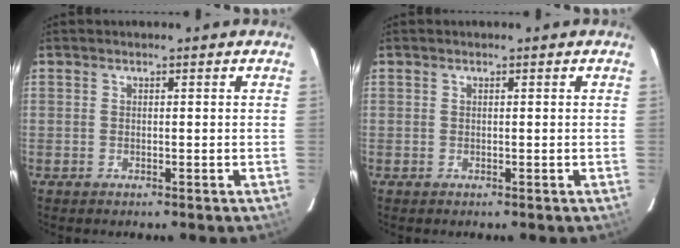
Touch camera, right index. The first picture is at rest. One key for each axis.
{"total": 0.0}